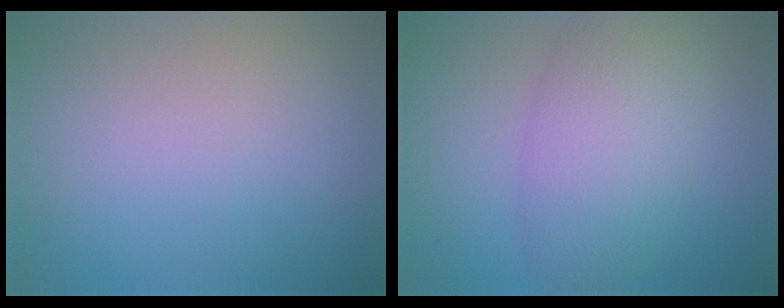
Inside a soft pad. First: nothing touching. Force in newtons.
{"total": 6.7, "press": 6.6, "slide": 0.4}